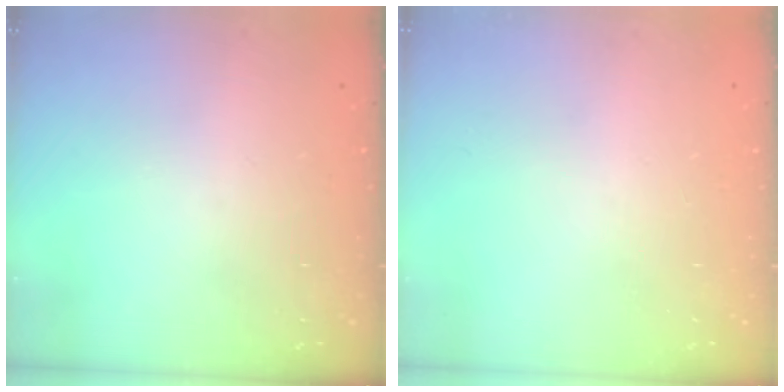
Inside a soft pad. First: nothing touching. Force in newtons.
{"total": 0.0}